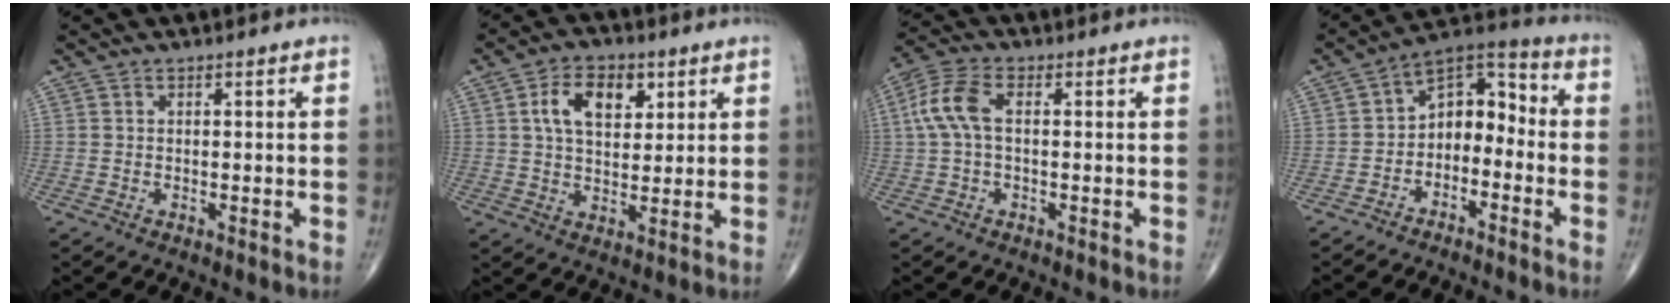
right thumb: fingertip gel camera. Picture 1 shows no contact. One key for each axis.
{"total": 9.4, "fx": 3.3, "fy": 5.7, "fz": 6.7, "tx": -0.094, "ty": -0.006, "tz": 0.056}
{"total": 7.2, "fx": 0.7, "fy": 3.7, "fz": 6.1, "tx": -0.151, "ty": 0.024, "tz": 0.012}
{"total": 9.7, "fx": -2.5, "fy": 6.4, "fz": 6.8, "tx": -0.073, "ty": 0.058, "tz": -0.059}